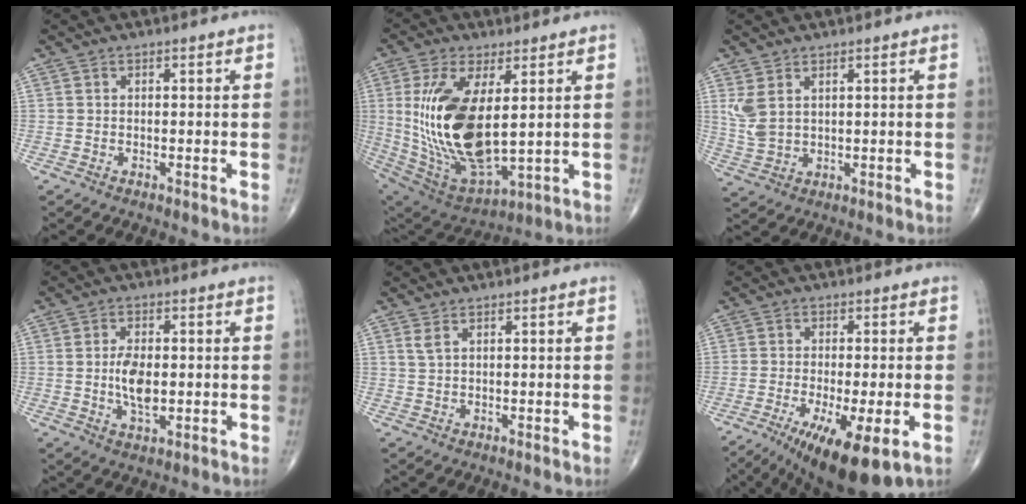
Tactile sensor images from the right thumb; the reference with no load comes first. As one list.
[{"total": 21.0, "force": [2.5, 9.4, 18.6], "torque": [-0.377, -0.025, 0.065]}, {"total": 4.8, "force": [2.0, 2.6, 3.5], "torque": [-0.078, -0.003, 0.050]}, {"total": 6.4, "force": [-0.3, 3.2, 5.5], "torque": [-0.098, -0.004, -0.006]}, {"total": 1.5, "force": [0.9, 0.5, 1.1], "torque": [-0.028, 0.005, 0.024]}, {"total": 13.3, "force": [-6.2, 3.3, 11.2], "torque": [-0.174, -0.017, -0.092]}]